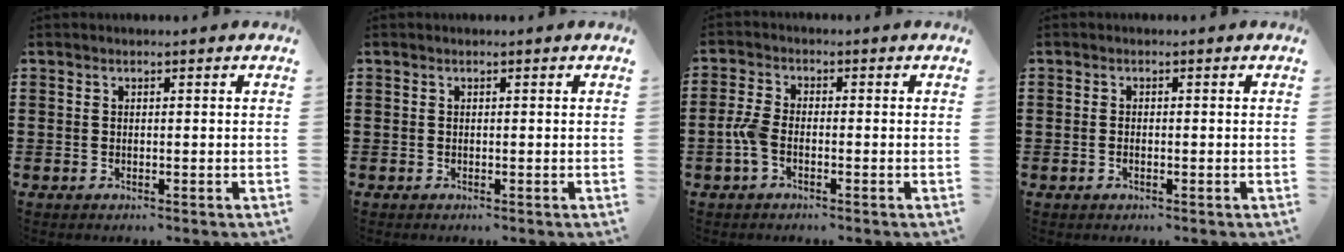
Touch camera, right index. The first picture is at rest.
{"total": 0.0}
{"total": 3.3, "force": [-1.2, 1.5, 2.7], "torque": [-0.069, 0.000, -0.027]}
{"total": 0.6, "force": [-0.2, 0.3, 0.5], "torque": [-0.011, -0.004, -0.003]}